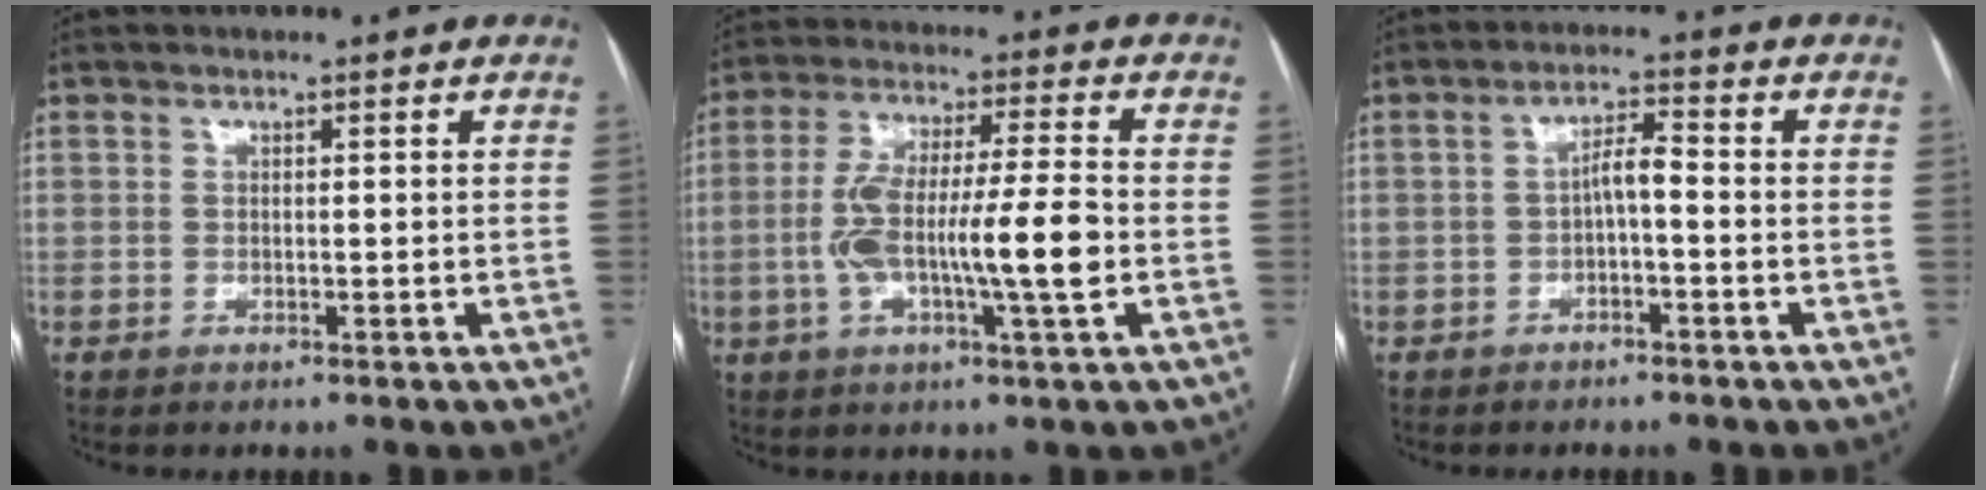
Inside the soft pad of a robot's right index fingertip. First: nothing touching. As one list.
[{"total": 13.1, "force": [-2.3, 1.0, 12.9], "torque": [-0.243, 0.007, -0.045]}, {"total": 3.4, "force": [-0.8, 0.7, 3.2], "torque": [-0.056, 0.015, -0.012]}]